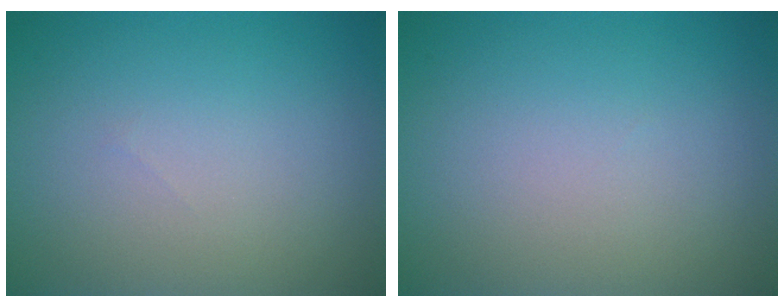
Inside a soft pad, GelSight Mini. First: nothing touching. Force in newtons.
{"total": 0.0}